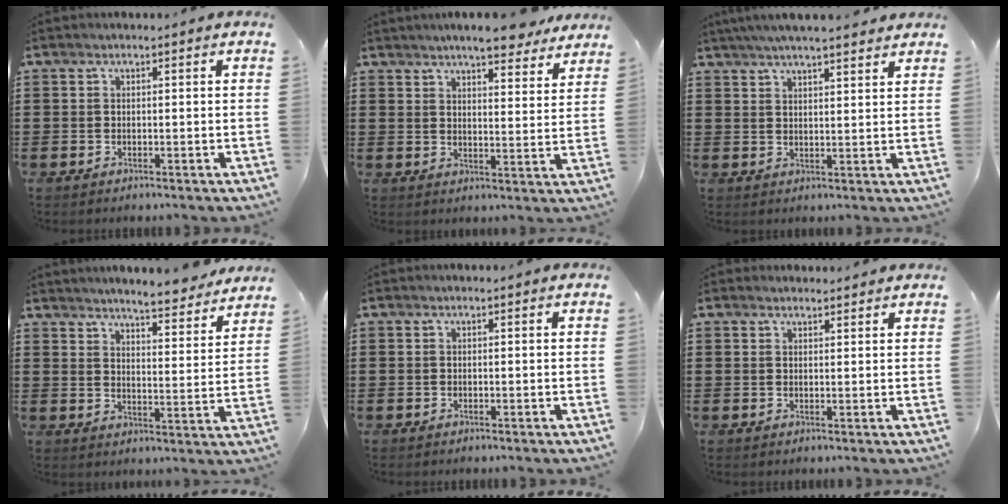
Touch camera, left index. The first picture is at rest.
{"total": 6.7, "force": [6.1, 0.4, 2.8], "torque": [-0.057, -0.025, 0.105]}
{"total": 4.4, "force": [4.1, 0.0, 1.8], "torque": [-0.045, -0.008, 0.072]}
{"total": 5.3, "force": [5.2, -0.4, 1.1], "torque": [-0.036, -0.036, 0.088]}
{"total": 0.0}
{"total": 1.6, "force": [1.5, 0.3, 0.1], "torque": [-0.005, 0.003, 0.030]}